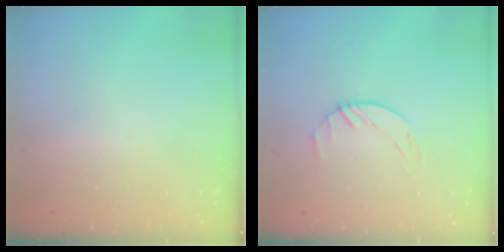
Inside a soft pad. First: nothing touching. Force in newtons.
{"total": 1.8, "press": 1.7, "slide": 0.3}